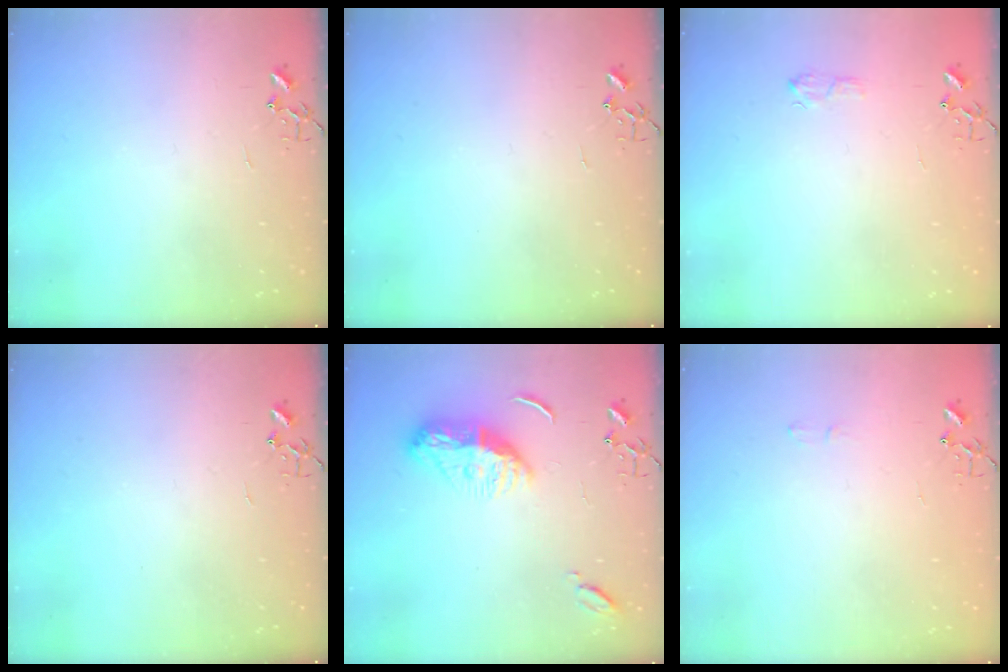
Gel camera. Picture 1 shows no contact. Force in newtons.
{"total": 0.0}
{"total": 5.5, "press": 5.5, "slide": 0.8}
{"total": 0.0}
{"total": 11.1, "press": 11.0, "slide": 1.0}
{"total": 4.5, "press": 4.5, "slide": 0.4}